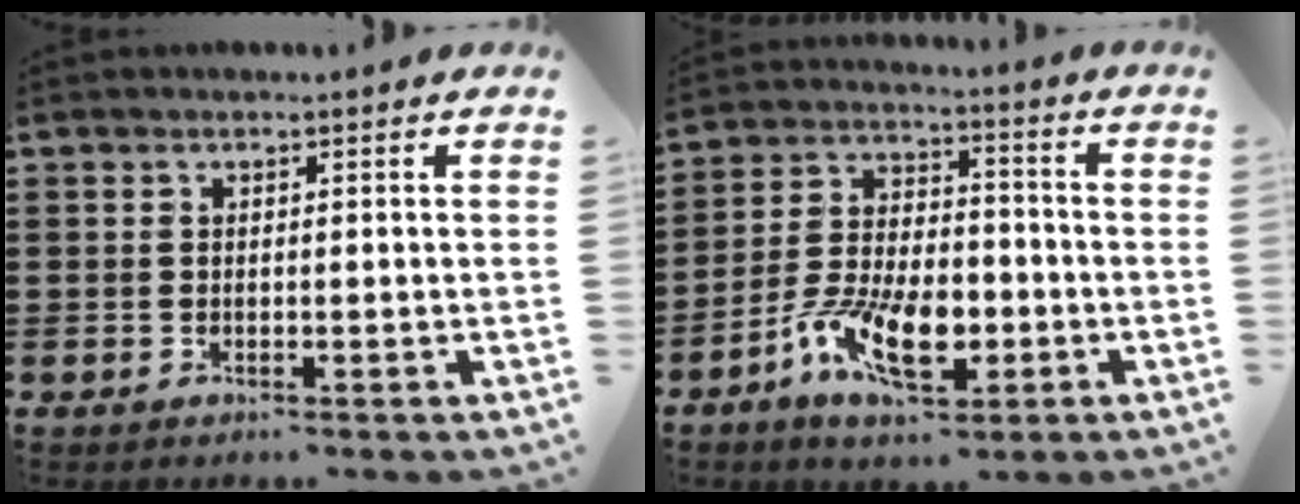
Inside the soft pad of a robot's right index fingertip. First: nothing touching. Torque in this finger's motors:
{"motor_torque": [1.57, 0.57, 1.05, 0.21]}